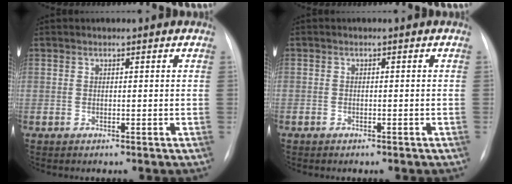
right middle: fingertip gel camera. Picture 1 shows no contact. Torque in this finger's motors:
{"motor_torque": [1.01, -1.12, -0.65, -0.21]}